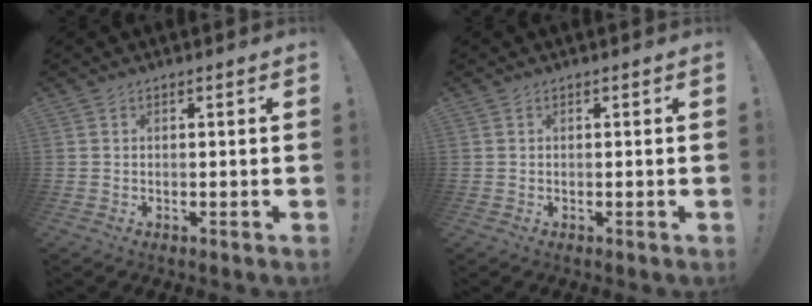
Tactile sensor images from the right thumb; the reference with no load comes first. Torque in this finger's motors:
{"motor_torque": [-0.04, 0.04, 0.00, 0.00, 0.00]}